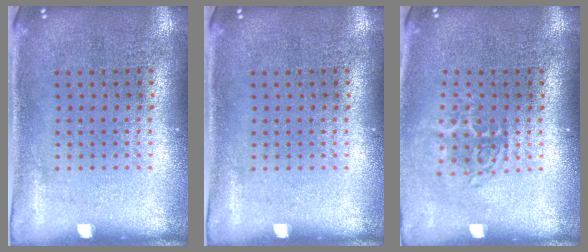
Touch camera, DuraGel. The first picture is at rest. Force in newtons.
{"total": 0.0}
{"total": 1.6, "press": 1.2, "slide": 1.2}